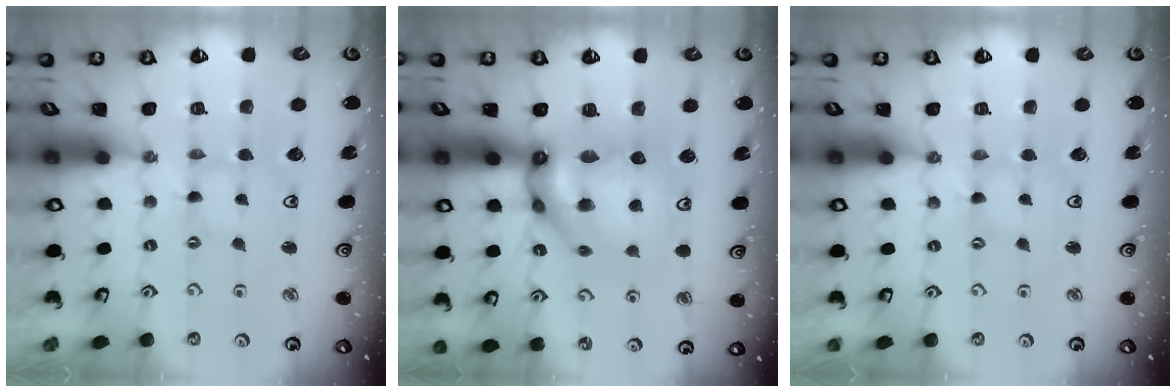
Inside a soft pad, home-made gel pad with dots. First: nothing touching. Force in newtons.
{"total": 15.0, "press": 14.8, "slide": 1.9}
{"total": 0.0}